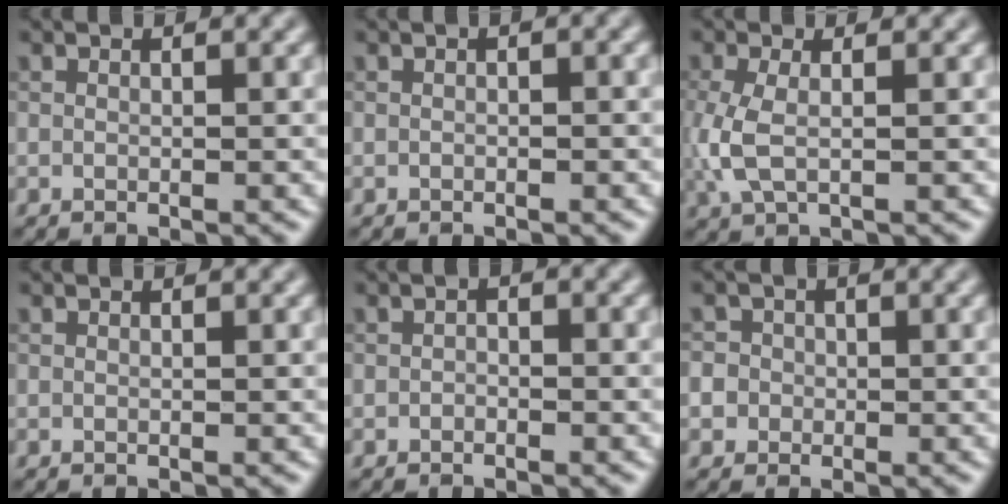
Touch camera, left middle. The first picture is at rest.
{"total": 0.6, "force": [-0.1, 0.3, 0.5], "torque": [-0.008, 0.003, -0.002]}
{"total": 3.2, "force": [0.0, 1.6, 2.8], "torque": [-0.075, -0.002, -0.001]}
{"total": 0.0}
{"total": 0.7, "force": [-0.3, 0.5, 0.4], "torque": [-0.007, 0.000, -0.008]}
{"total": 4.0, "force": [-0.3, 3.8, 1.1], "torque": [0.004, 0.024, -0.032]}